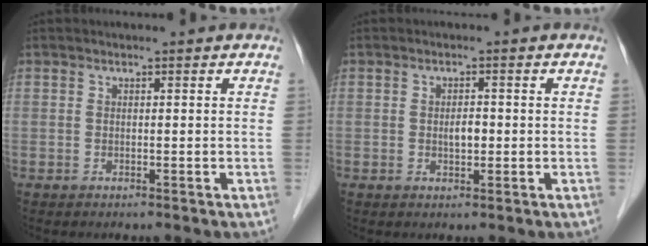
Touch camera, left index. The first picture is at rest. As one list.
[{"total": 2.0, "force": [-0.3, 0.9, 1.7], "torque": [-0.030, 0.001, -0.003]}]